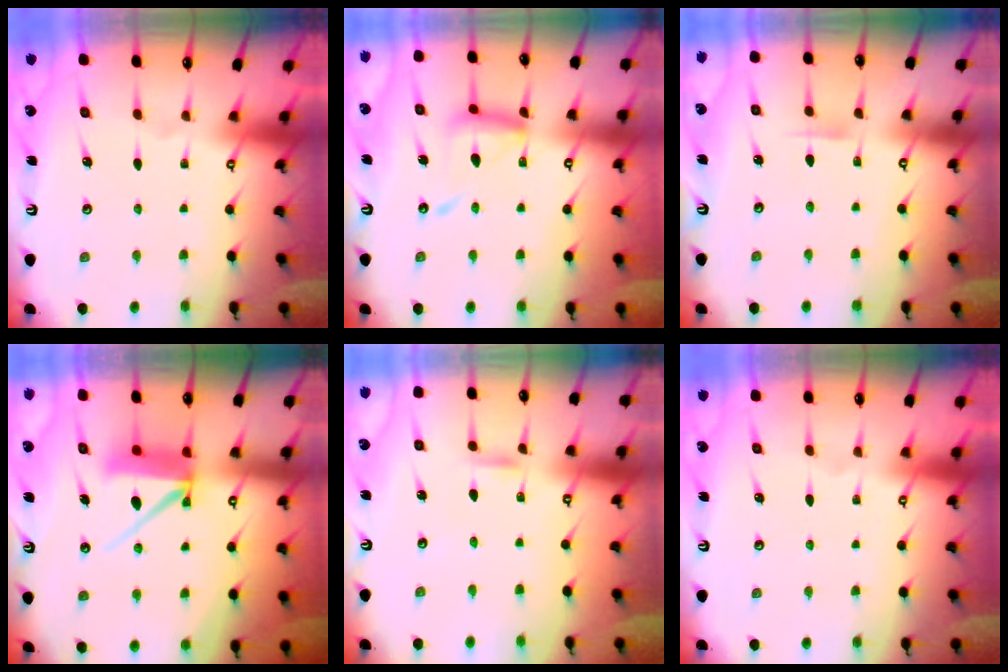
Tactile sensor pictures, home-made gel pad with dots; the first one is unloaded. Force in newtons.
{"total": 13.5, "press": 13.4, "slide": 1.1}
{"total": 3.2, "press": 3.2, "slide": 0.4}
{"total": 11.5, "press": 11.4, "slide": 0.7}
{"total": 2.4, "press": 2.4, "slide": 0.2}
{"total": 0.0}